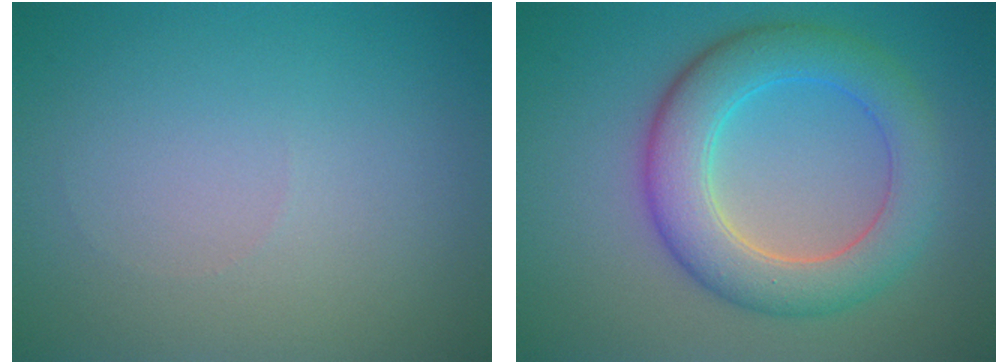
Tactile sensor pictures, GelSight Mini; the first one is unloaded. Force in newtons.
{"total": 6.6, "press": 6.6, "slide": 0.1}